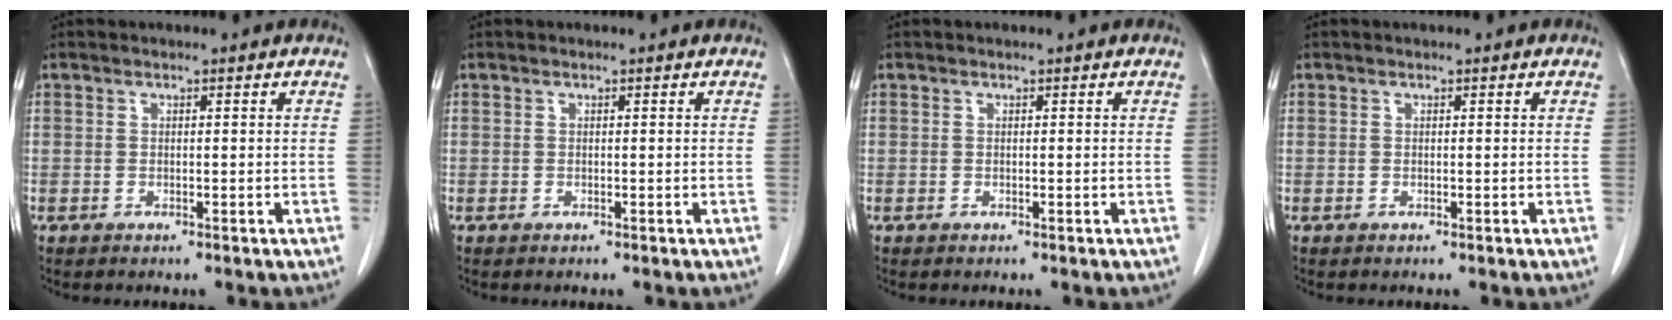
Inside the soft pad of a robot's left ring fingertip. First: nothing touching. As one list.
[{"total": 0.0}, {"total": 0.0}, {"total": 0.0}]